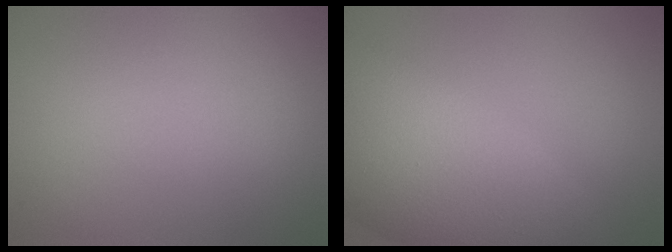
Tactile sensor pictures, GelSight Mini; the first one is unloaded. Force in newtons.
{"total": 10.1, "press": 10.1, "slide": 0.3}